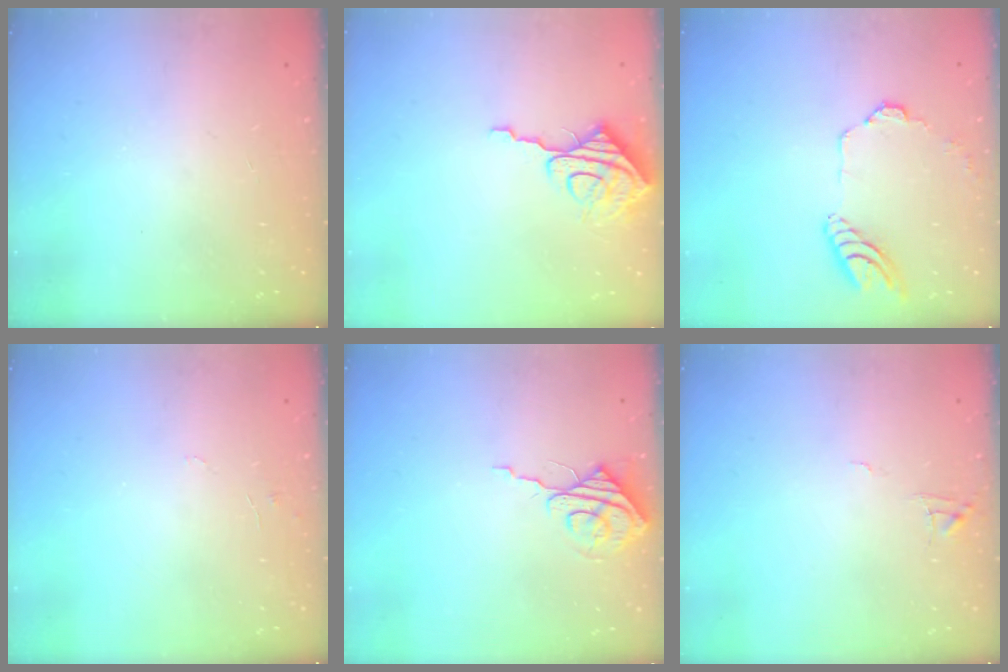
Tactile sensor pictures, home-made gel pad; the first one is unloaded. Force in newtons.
{"total": 9.4, "press": 9.4, "slide": 0.7}
{"total": 11.5, "press": 11.4, "slide": 1.6}
{"total": 4.2, "press": 4.2, "slide": 0.4}
{"total": 7.7, "press": 7.7, "slide": 0.3}
{"total": 4.9, "press": 4.9, "slide": 0.5}